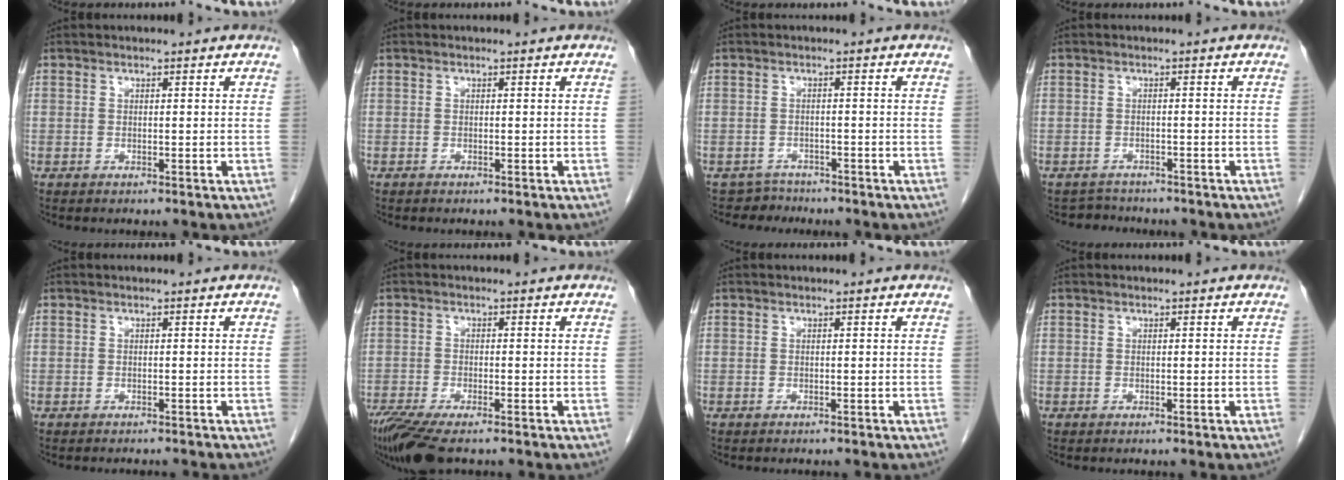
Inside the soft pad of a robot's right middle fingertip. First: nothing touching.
{"total": 0.0}
{"total": 2.3, "force": [-1.8, 0.8, -1.2], "torque": [0.025, 0.000, -0.031]}
{"total": 2.6, "force": [-2.4, 0.8, -0.7], "torque": [0.005, -0.006, -0.038]}
{"total": 2.8, "force": [-2.7, 0.3, 0.7], "torque": [-0.008, -0.005, -0.030]}
{"total": 7.5, "force": [-5.8, 1.3, 4.7], "torque": [-0.084, -0.018, -0.100]}
{"total": 1.0, "force": [-0.9, 0.2, 0.3], "torque": [-0.006, -0.001, -0.010]}
{"total": 0.0}